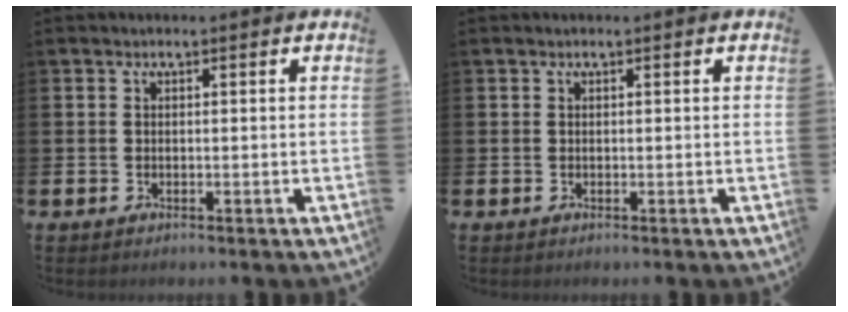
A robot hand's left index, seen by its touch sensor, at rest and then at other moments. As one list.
[{"total": 0.0}]